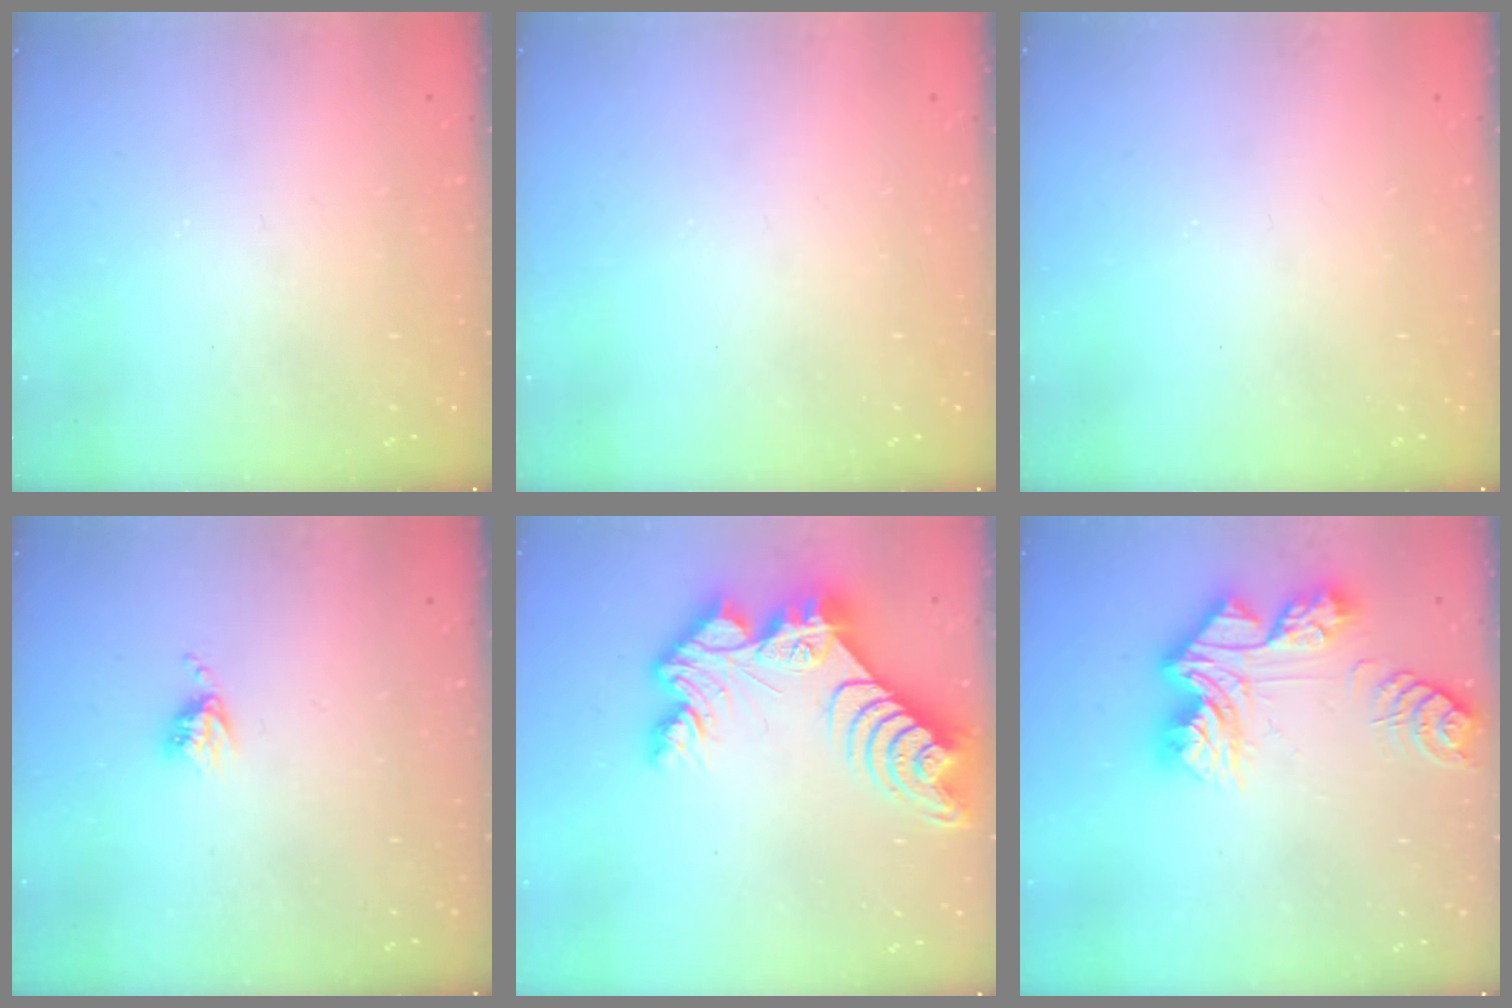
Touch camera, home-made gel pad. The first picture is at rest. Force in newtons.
{"total": 0.0}
{"total": 0.0}
{"total": 3.7, "press": 3.7, "slide": 0.5}
{"total": 16.6, "press": 16.5, "slide": 1.4}
{"total": 14.1, "press": 14.1, "slide": 1.5}